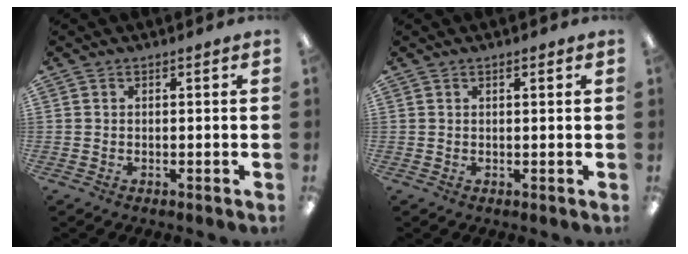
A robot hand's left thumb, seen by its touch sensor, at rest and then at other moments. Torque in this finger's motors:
{"motor_torque": [-0.23, -0.12, -0.29, -0.30, 0.05]}